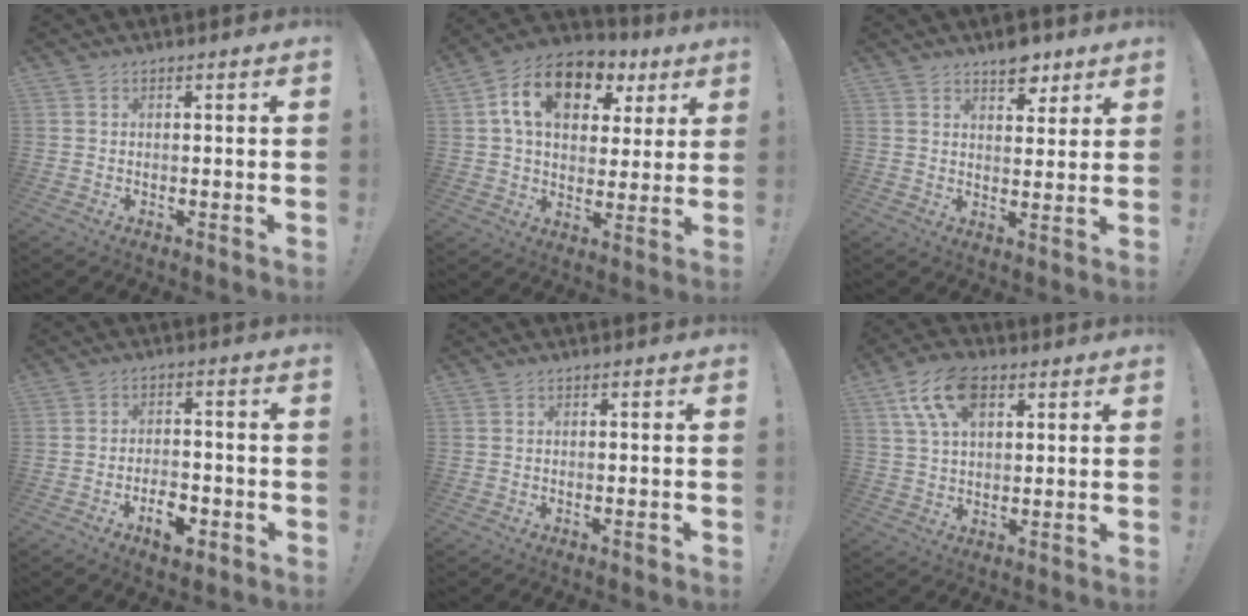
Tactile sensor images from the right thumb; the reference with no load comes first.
{"total": 15.8, "force": [6.9, 10.1, 10.1], "torque": [-0.164, -0.022, 0.124]}
{"total": 6.8, "force": [5.1, 3.2, 3.2], "torque": [-0.023, -0.032, 0.087]}
{"total": 7.3, "force": [-3.9, 4.1, 4.6], "torque": [-0.057, 0.022, -0.063]}
{"total": 0.8, "force": [-0.5, 0.0, 0.6], "torque": [-0.014, 0.002, -0.008]}
{"total": 12.3, "force": [5.4, 7.1, 8.4], "torque": [-0.151, -0.006, 0.101]}